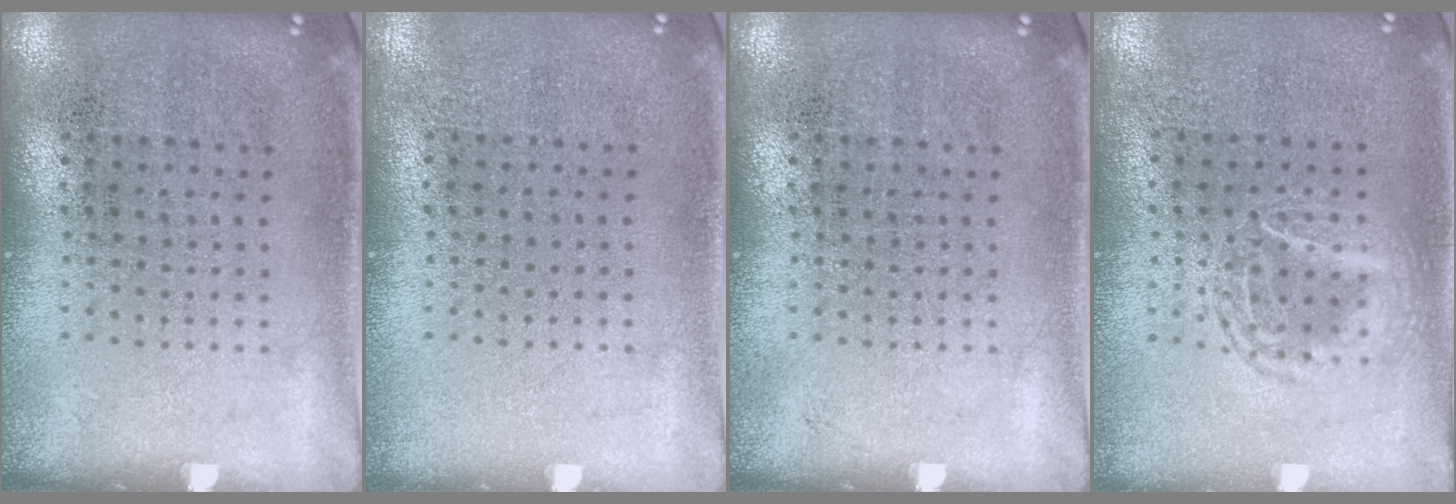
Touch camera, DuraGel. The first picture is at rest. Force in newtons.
{"total": 0.0}
{"total": 0.0}
{"total": 1.2, "press": 1.2, "slide": 0.1}